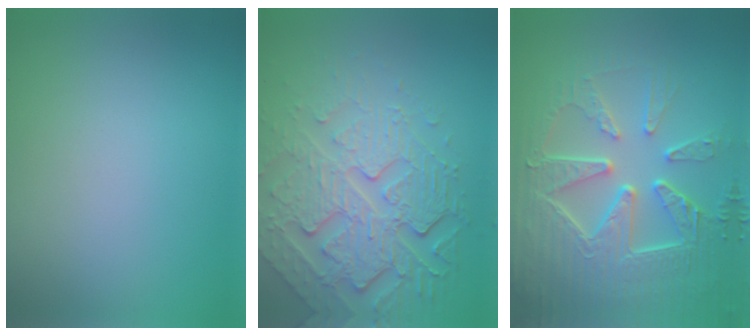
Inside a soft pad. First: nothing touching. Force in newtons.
{"total": 7.6, "press": 5.4, "slide": 5.3}
{"total": 9.1, "press": 6.5, "slide": 6.3}